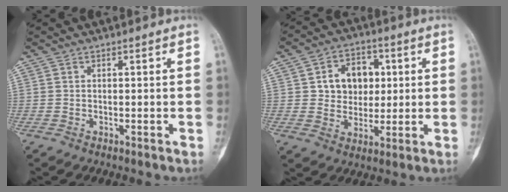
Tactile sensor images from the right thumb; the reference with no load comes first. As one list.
[{"total": 10.3, "force": [2.1, 8.1, 6.0], "torque": [-0.046, 0.000, 0.035]}]